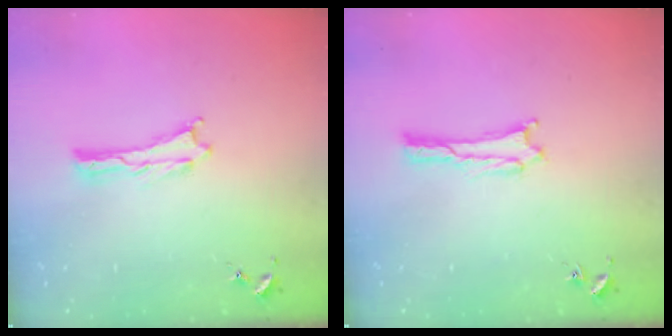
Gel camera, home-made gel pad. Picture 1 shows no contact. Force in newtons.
{"total": 1.7, "press": 1.7, "slide": 0.1}